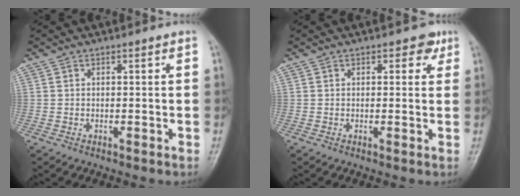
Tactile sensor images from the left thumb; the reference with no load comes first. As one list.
[{"total": 2.7, "force": [1.4, 1.7, 1.6], "torque": [0.002, -0.002, 0.012]}]